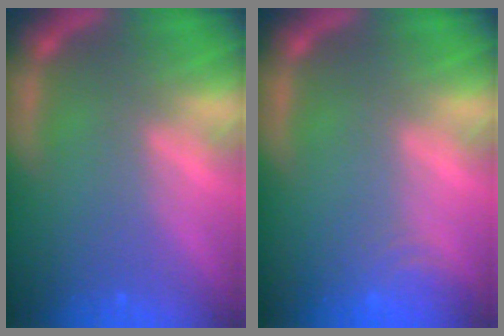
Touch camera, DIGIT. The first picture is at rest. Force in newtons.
{"total": 3.5}